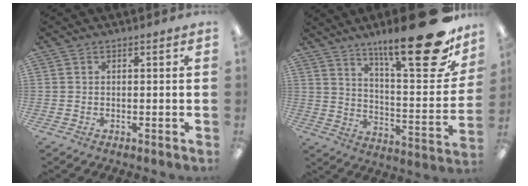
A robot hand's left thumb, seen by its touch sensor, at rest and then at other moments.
{"total": 24.1, "force": [16.0, 6.1, 16.9], "torque": [-0.243, -0.111, 0.254]}